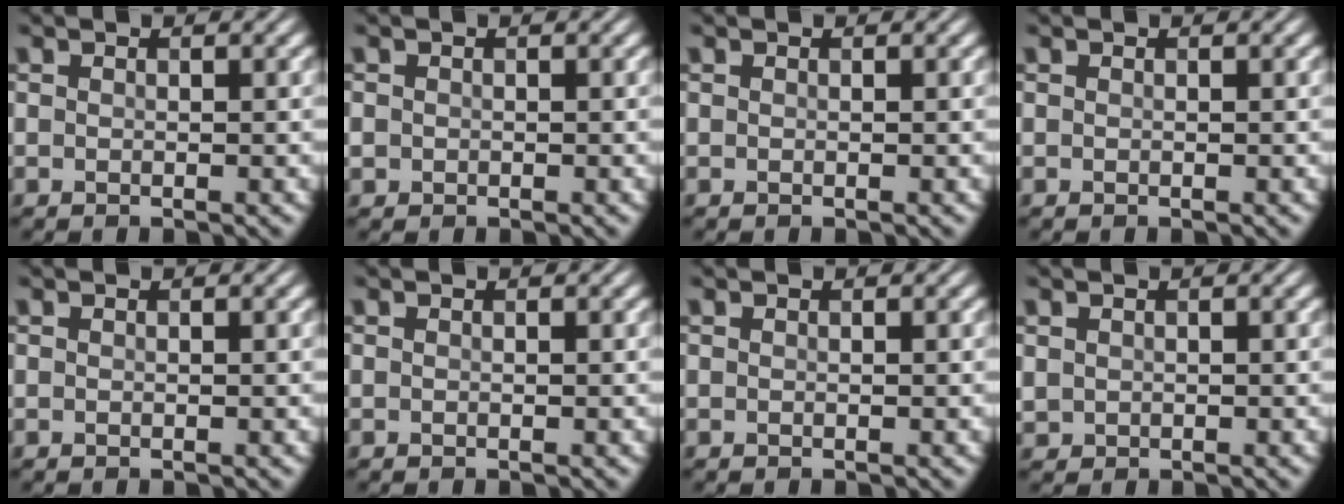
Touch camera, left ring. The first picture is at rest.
{"total": 0.8, "force": [-0.1, 0.8, 0.2], "torque": [-0.001, -0.003, -0.004]}
{"total": 0.0}
{"total": 0.0}
{"total": 0.0}
{"total": 0.0}
{"total": 0.0}
{"total": 0.8, "force": [0.3, 0.7, 0.2], "torque": [-0.003, -0.001, 0.007]}